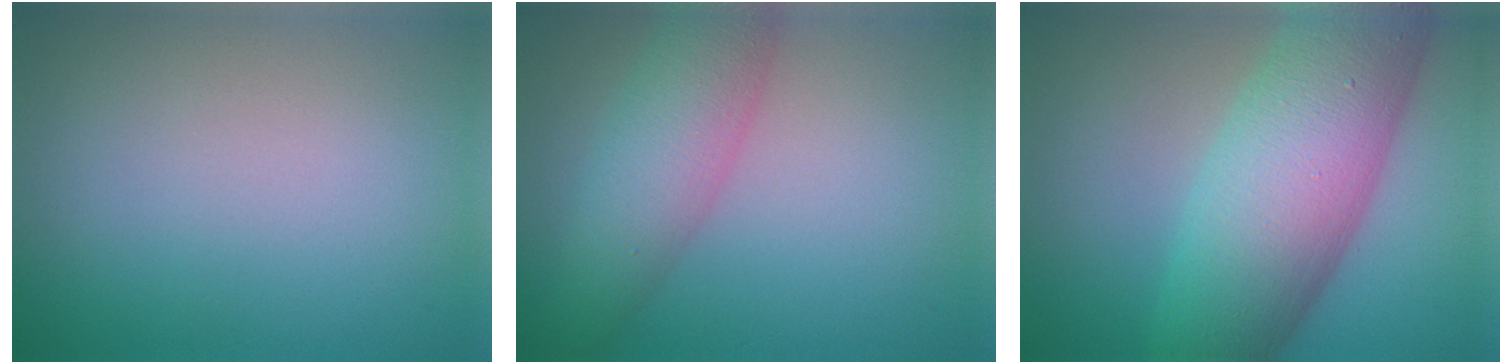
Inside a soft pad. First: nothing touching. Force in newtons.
{"total": 5.3, "press": 5.3, "slide": 0.2}
{"total": 11.1, "press": 11.1, "slide": 0.5}